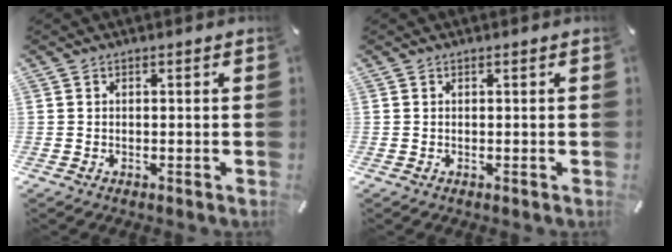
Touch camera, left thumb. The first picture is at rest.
{"total": 0.0}